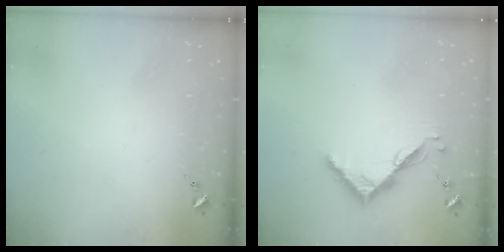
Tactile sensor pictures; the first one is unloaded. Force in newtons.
{"total": 7.4, "press": 7.4, "slide": 0.7}